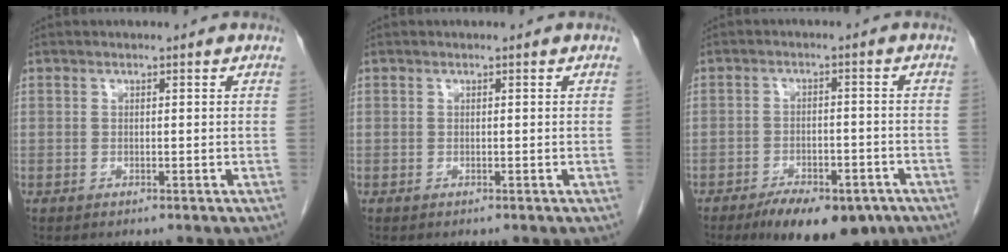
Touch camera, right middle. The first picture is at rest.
{"total": 0.0}
{"total": 11.4, "force": [-8.2, 4.5, 6.6], "torque": [-0.087, -0.003, -0.119]}